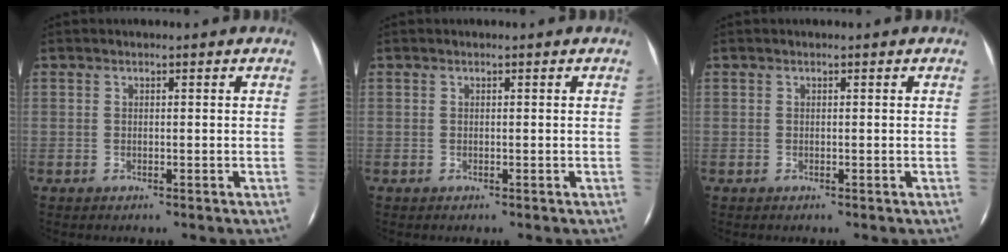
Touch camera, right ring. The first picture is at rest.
{"total": 0.0}
{"total": 0.0}